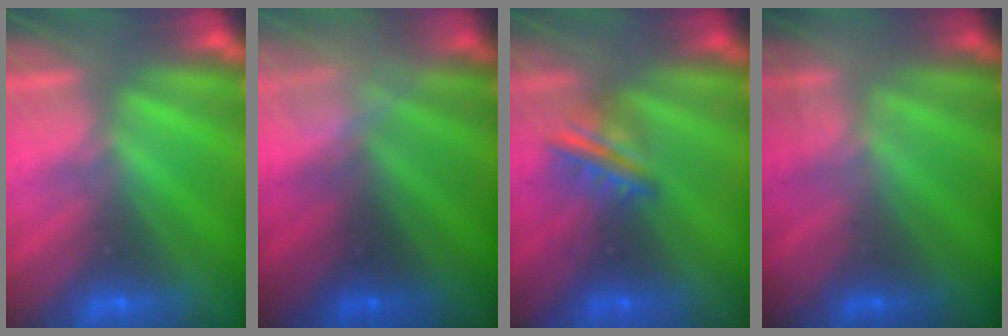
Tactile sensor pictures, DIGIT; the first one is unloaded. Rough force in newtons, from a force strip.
{"total": 2.4}
{"total": 3.0}
{"total": 1.9}